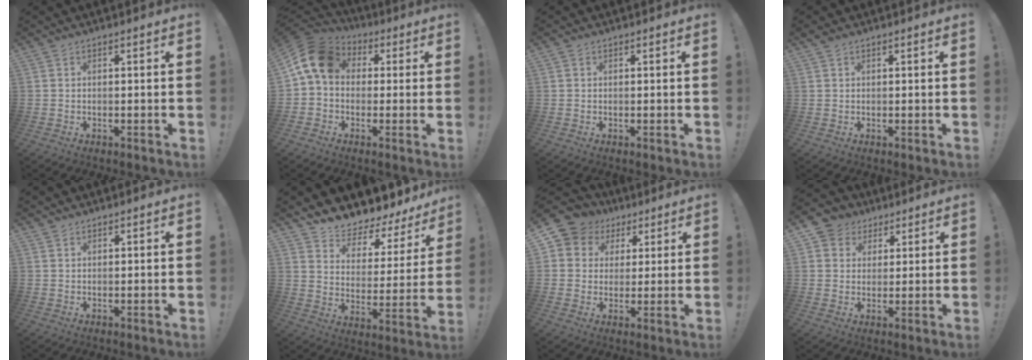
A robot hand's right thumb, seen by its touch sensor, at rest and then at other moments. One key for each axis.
{"total": 12.6, "fx": 2.6, "fy": 9.2, "fz": 8.2, "tx": -0.146, "ty": 0.011, "tz": 0.055}
{"total": 0.0}
{"total": 0.9, "fx": 0.7, "fy": 0.5, "fz": 0.4, "tx": -0.006, "ty": 0.000, "tz": 0.013}
{"total": 1.5, "fx": 1.3, "fy": 0.6, "fz": 0.3, "tx": -0.004, "ty": -0.006, "tz": 0.025}
{"total": 7.2, "fx": 6.5, "fy": 2.4, "fz": 2.1, "tx": -0.034, "ty": -0.078, "tz": 0.106}
{"total": 7.7, "fx": 3.2, "fy": 6.7, "fz": 1.8, "tx": -0.031, "ty": -0.018, "tz": 0.065}
{"total": 6.7, "fx": 2.8, "fy": 6.0, "fz": 1.0, "tx": -0.014, "ty": -0.013, "tz": 0.058}